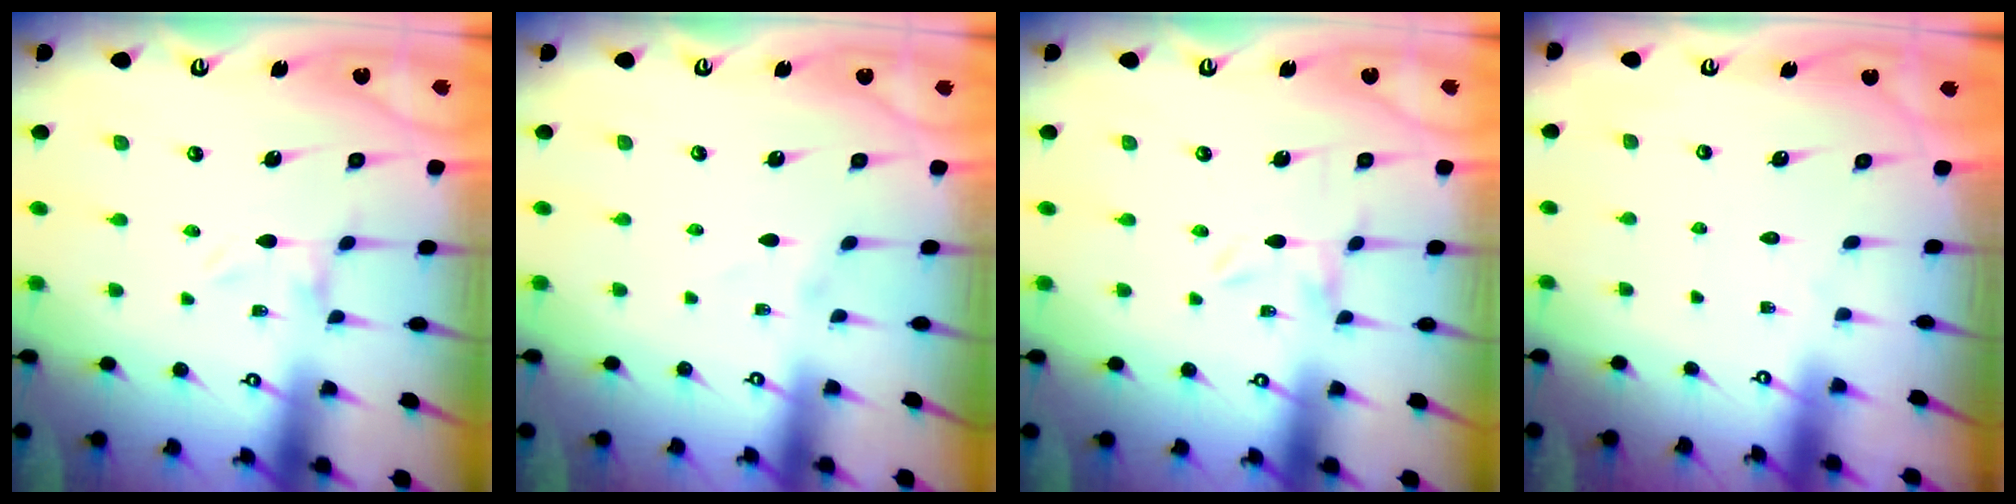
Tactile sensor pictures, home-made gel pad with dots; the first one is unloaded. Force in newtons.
{"total": 1.5, "press": 1.5, "slide": 0.1}
{"total": 0.0}
{"total": 1.6, "press": 1.6, "slide": 0.2}